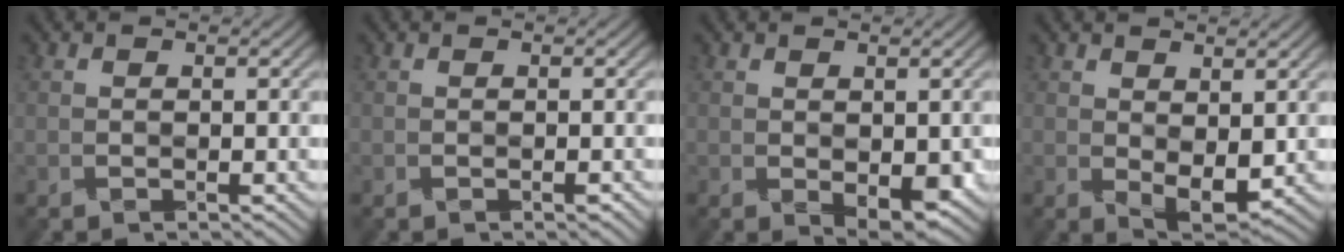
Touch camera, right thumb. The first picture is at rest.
{"total": 0.6, "force": [-0.4, 0.2, 0.4], "torque": [-0.004, -0.001, -0.005]}
{"total": 3.3, "force": [-0.8, 1.6, 2.7], "torque": [-0.043, -0.010, -0.009]}
{"total": 3.6, "force": [0.6, 1.8, 3.0], "torque": [-0.060, -0.008, 0.012]}